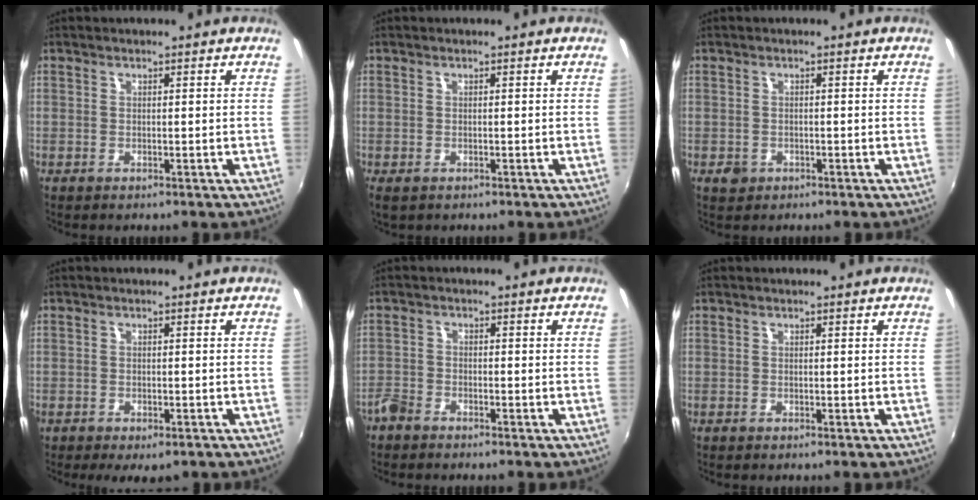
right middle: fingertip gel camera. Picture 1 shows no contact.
{"total": 1.6, "force": [-0.8, 1.0, 1.0], "torque": [-0.021, -0.008, -0.011]}
{"total": 2.0, "force": [-0.9, 1.7, 0.6], "torque": [-0.014, -0.001, -0.012]}
{"total": 3.8, "force": [-2.6, 1.8, 2.1], "torque": [-0.047, -0.019, -0.038]}
{"total": 3.4, "force": [-2.9, 1.6, 0.8], "torque": [-0.027, -0.001, -0.059]}
{"total": 0.0}